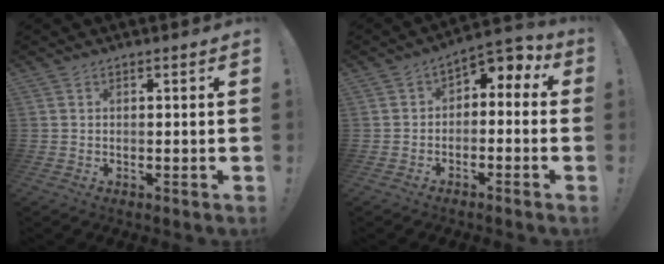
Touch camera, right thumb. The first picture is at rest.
{"total": 4.1, "force": [-0.2, 3.1, 2.7], "torque": [-0.025, -0.005, -0.003]}